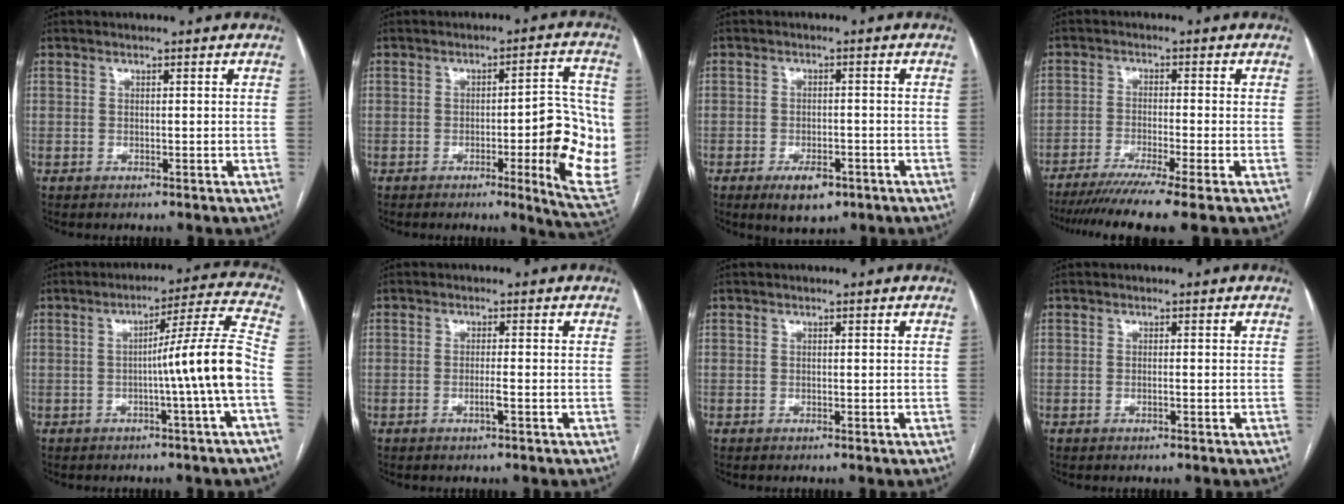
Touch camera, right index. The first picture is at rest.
{"total": 12.4, "force": [-1.9, 1.7, 12.1], "torque": [-0.138, 0.005, -0.021]}
{"total": 5.2, "force": [-3.1, 2.4, 3.5], "torque": [-0.057, -0.001, -0.040]}
{"total": 10.2, "force": [-7.9, -1.6, 6.1], "torque": [-0.083, -0.029, -0.124]}
{"total": 10.9, "force": [-2.5, -2.1, 10.4], "torque": [-0.148, 0.015, -0.038]}
{"total": 1.8, "force": [-0.7, -0.2, 1.6], "torque": [-0.034, -0.001, -0.012]}
{"total": 0.0}
{"total": 0.6, "force": [-0.2, 0.0, 0.6], "torque": [-0.014, 0.002, 0.000]}